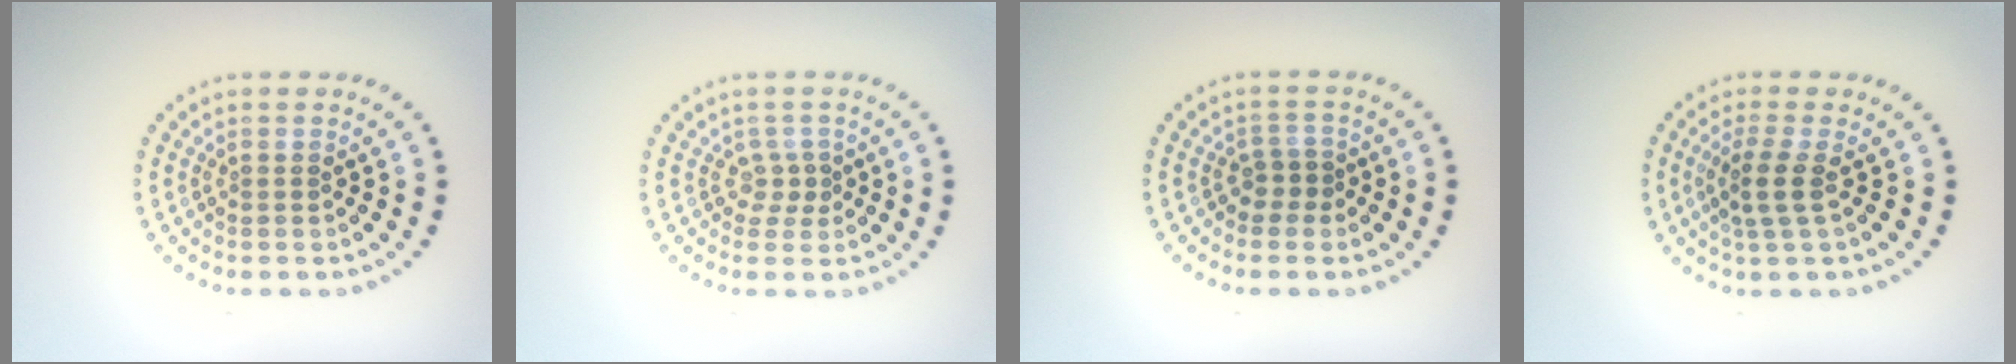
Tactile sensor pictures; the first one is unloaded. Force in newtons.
{"total": 1.3, "press": 0.9, "slide": 1.0}
{"total": 1.7, "press": 1.3, "slide": 1.1}
{"total": 2.4, "press": 1.9, "slide": 1.5}